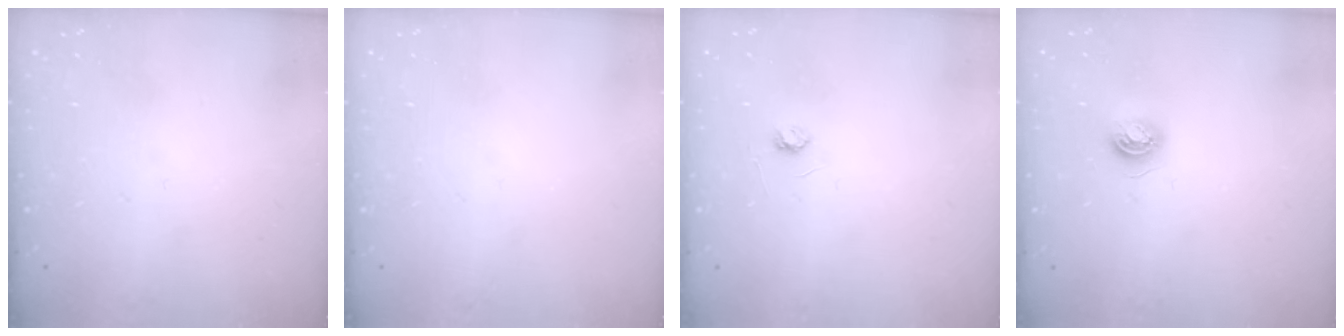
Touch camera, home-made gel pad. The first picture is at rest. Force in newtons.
{"total": 0.0}
{"total": 2.6, "press": 2.6, "slide": 0.3}
{"total": 4.5, "press": 4.5, "slide": 0.6}